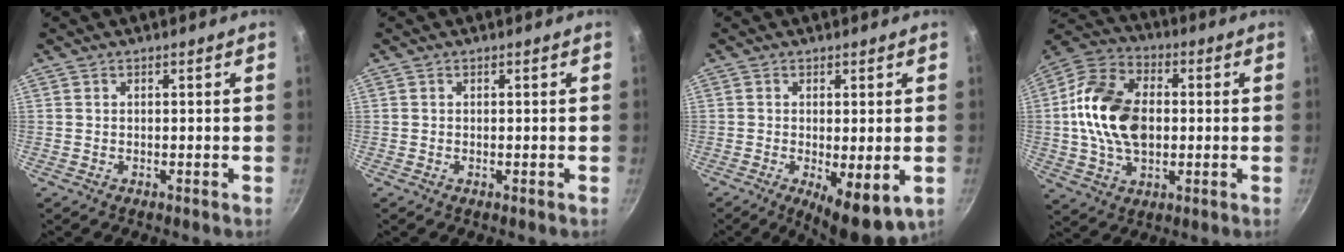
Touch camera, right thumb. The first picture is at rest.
{"total": 0.0}
{"total": 8.5, "force": [-2.1, 2.7, 7.8], "torque": [-0.105, -0.013, -0.018]}
{"total": 17.5, "force": [0.5, 11.8, 13.0], "torque": [-0.218, 0.021, -0.004]}